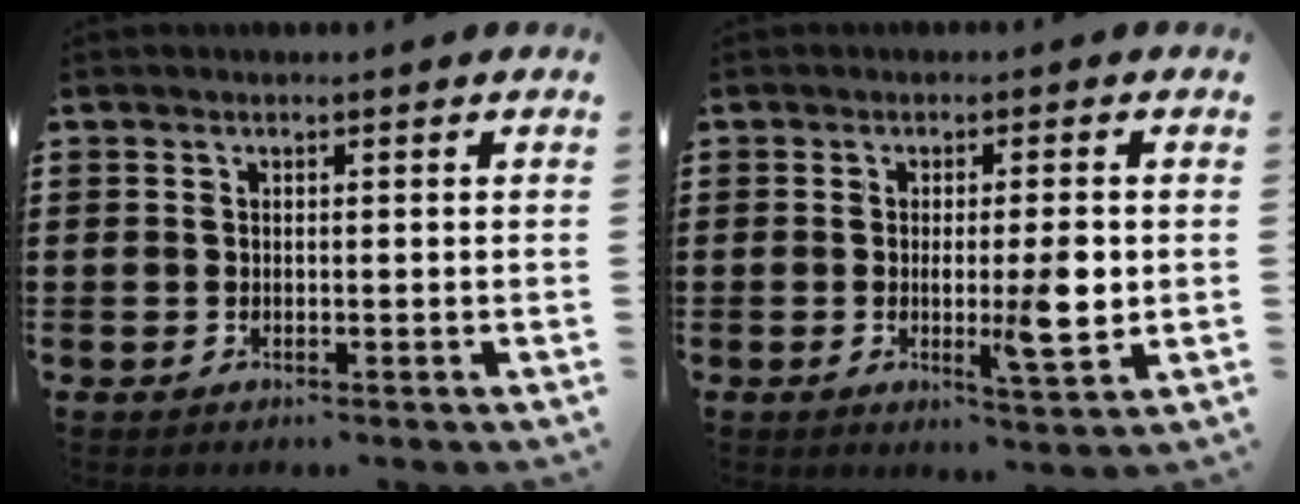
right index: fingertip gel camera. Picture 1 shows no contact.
{"total": 6.2, "force": [-0.5, 1.0, 6.1], "torque": [-0.098, -0.006, -0.010]}